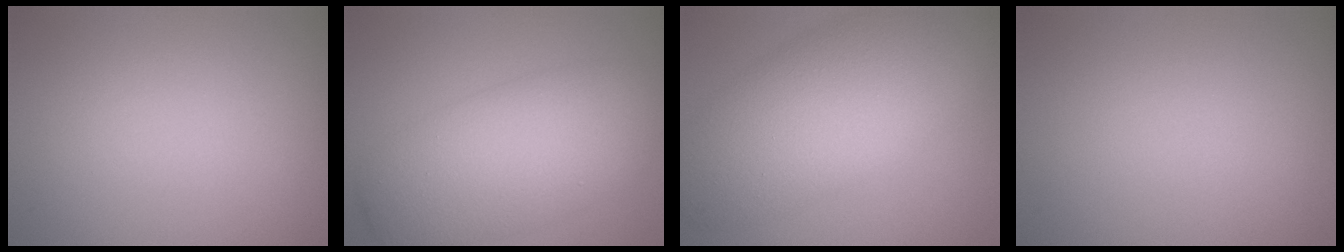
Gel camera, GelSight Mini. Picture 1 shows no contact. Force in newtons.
{"total": 7.8, "press": 7.8, "slide": 0.1}
{"total": 9.4, "press": 9.4, "slide": 0.4}
{"total": 0.0}